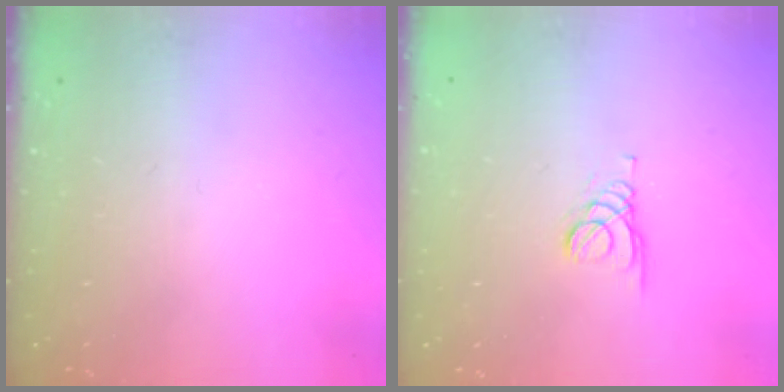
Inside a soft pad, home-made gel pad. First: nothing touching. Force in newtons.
{"total": 1.6, "press": 1.5, "slide": 0.2}